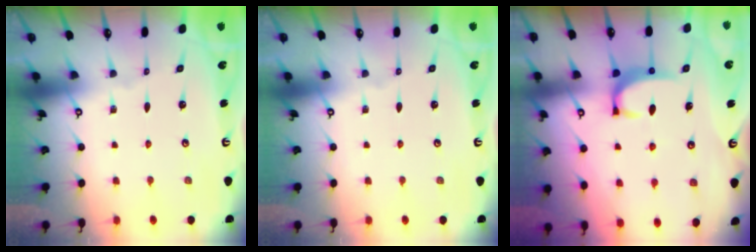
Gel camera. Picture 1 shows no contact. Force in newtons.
{"total": 0.0}
{"total": 3.7, "press": 3.7, "slide": 0.4}